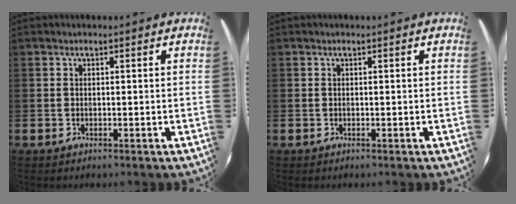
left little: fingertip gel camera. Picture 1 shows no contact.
{"total": 0.0}